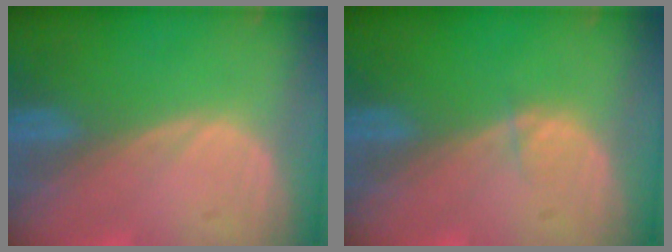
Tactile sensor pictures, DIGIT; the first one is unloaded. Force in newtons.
{"total": 0.8, "press": 0.8, "slide": 0.1}